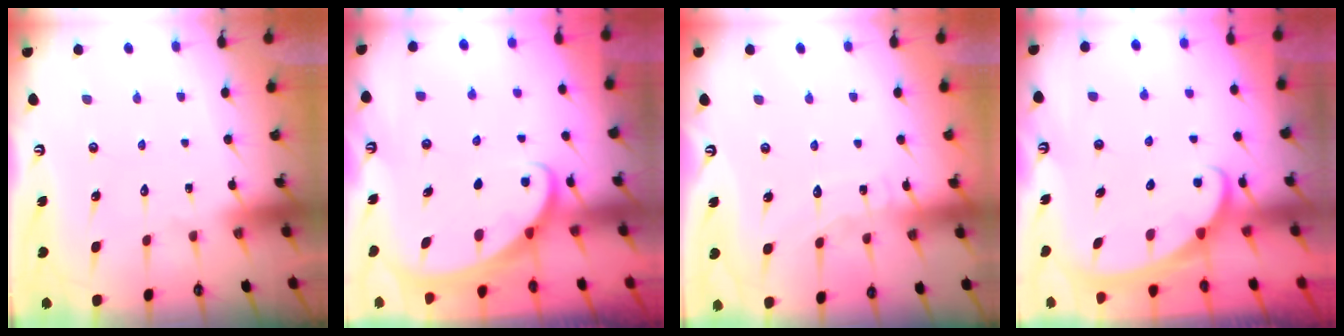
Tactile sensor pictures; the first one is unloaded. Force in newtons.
{"total": 2.1, "press": 2.1, "slide": 0.2}
{"total": 5.9, "press": 5.9, "slide": 0.6}
{"total": 2.6, "press": 2.5, "slide": 0.3}